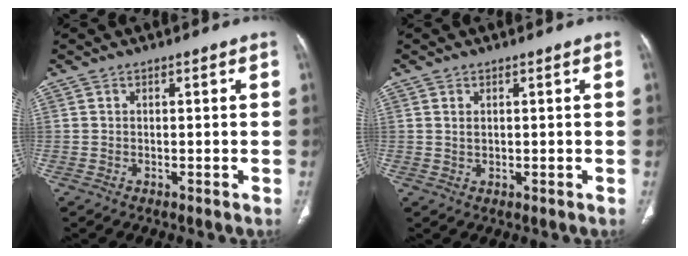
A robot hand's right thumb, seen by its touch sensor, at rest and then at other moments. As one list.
[{"total": 1.3, "force": [0.5, 0.8, 0.9], "torque": [-0.017, -0.002, 0.016]}]